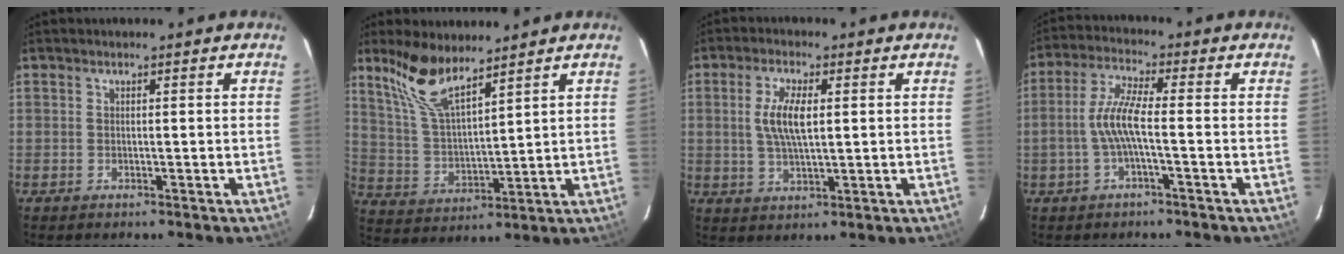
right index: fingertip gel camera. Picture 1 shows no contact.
{"total": 10.3, "force": [7.9, 2.5, 6.2], "torque": [-0.126, 0.005, 0.168]}
{"total": 6.9, "force": [1.2, 2.3, 6.4], "torque": [-0.127, 0.002, 0.025]}
{"total": 6.7, "force": [-1.6, 0.8, 6.4], "torque": [-0.142, 0.007, -0.029]}